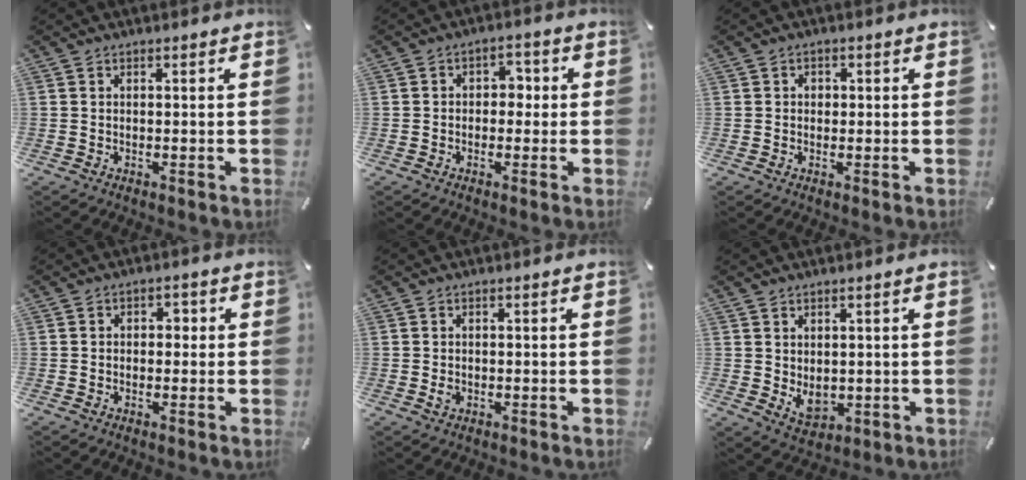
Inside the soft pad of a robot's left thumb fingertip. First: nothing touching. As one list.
[{"total": 3.7, "force": [-0.8, 2.8, 2.1], "torque": [-0.025, 0.009, -0.024]}, {"total": 1.5, "force": [-0.1, 1.4, 0.5], "torque": [-0.004, 0.003, -0.008]}, {"total": 2.3, "force": [-0.5, 1.8, 1.3], "torque": [-0.017, 0.008, -0.016]}, {"total": 1.2, "force": [-0.2, 0.9, 0.7], "torque": [-0.012, 0.004, -0.004]}, {"total": 4.7, "force": [0.7, 3.8, 2.6], "torque": [-0.031, -0.007, 0.015]}]